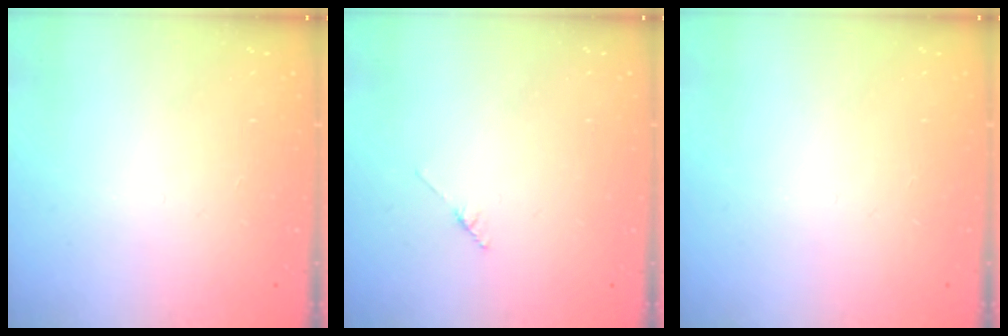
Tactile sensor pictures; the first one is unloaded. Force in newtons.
{"total": 1.7, "press": 1.6, "slide": 0.2}
{"total": 0.0}